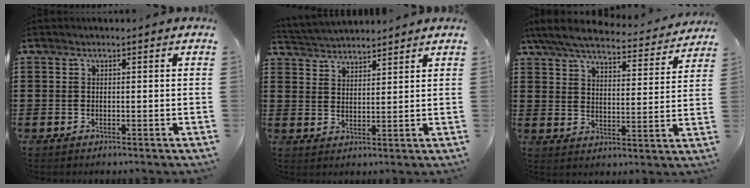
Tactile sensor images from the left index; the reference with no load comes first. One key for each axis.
{"total": 3.2, "fx": 3.1, "fy": 0.3, "fz": -0.1, "tx": -0.011, "ty": -0.009, "tz": 0.058}
{"total": 6.5, "fx": 6.0, "fy": 0.7, "fz": 2.4, "tx": -0.073, "ty": -0.035, "tz": 0.102}